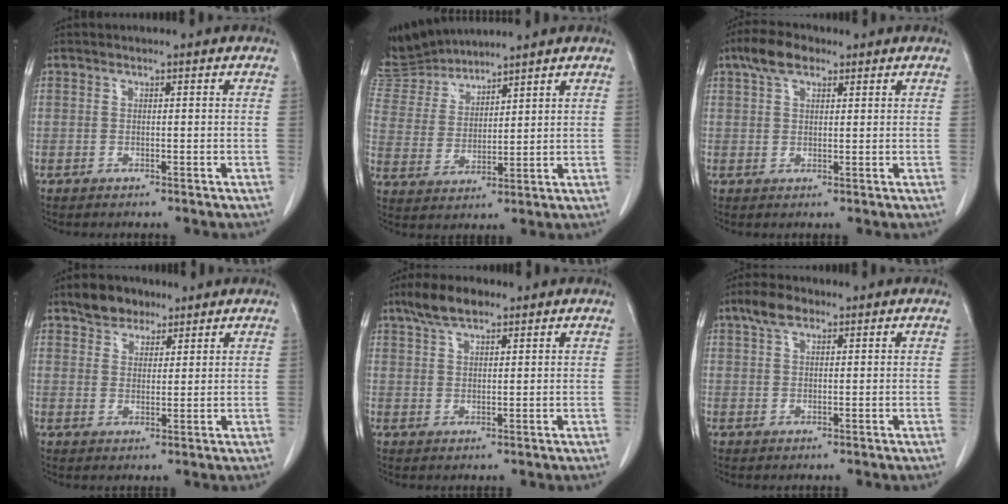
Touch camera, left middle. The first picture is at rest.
{"total": 9.6, "force": [9.5, 1.5, 0.8], "torque": [-0.031, 0.006, 0.205]}
{"total": 5.0, "force": [3.1, 2.5, 3.0], "torque": [-0.061, 0.018, 0.057]}
{"total": 5.1, "force": [3.8, 3.0, 1.4], "torque": [-0.025, 0.009, 0.068]}
{"total": 5.4, "force": [3.9, 1.8, 3.2], "torque": [-0.069, 0.014, 0.075]}
{"total": 3.7, "force": [2.3, 1.8, 2.2], "torque": [-0.047, 0.013, 0.044]}